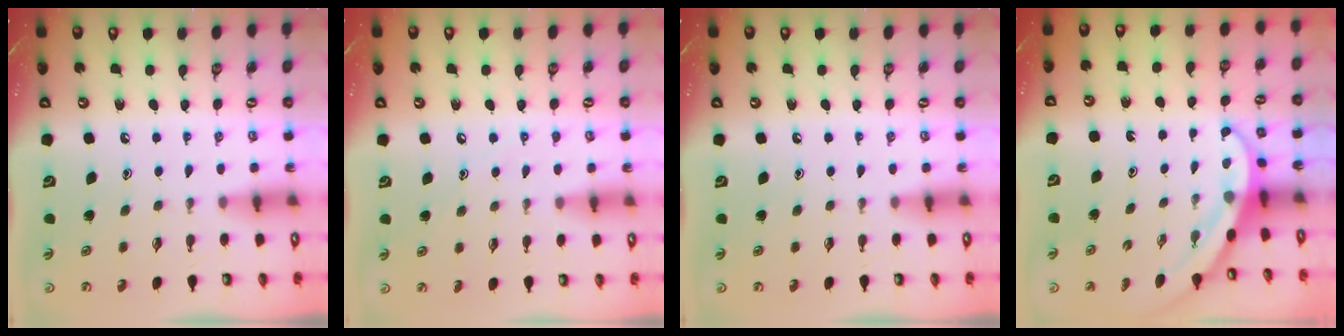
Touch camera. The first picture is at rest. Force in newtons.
{"total": 5.0, "press": 4.9, "slide": 0.7}
{"total": 0.0}
{"total": 3.2, "press": 3.2, "slide": 0.1}